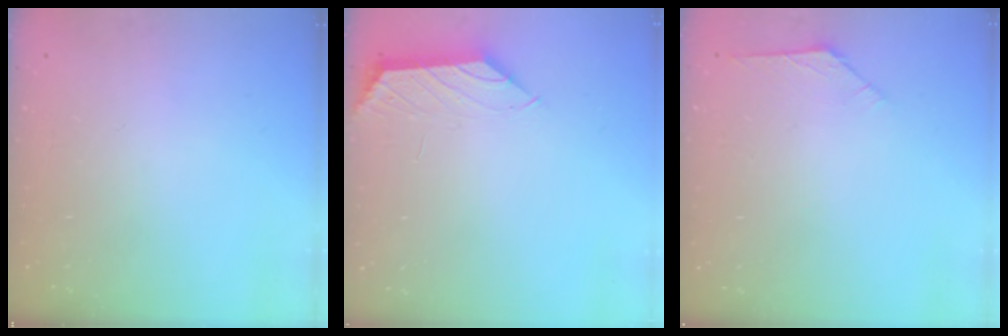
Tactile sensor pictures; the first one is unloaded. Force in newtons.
{"total": 1.1, "press": 1.0, "slide": 0.4}
{"total": 2.7, "press": 2.6, "slide": 0.7}